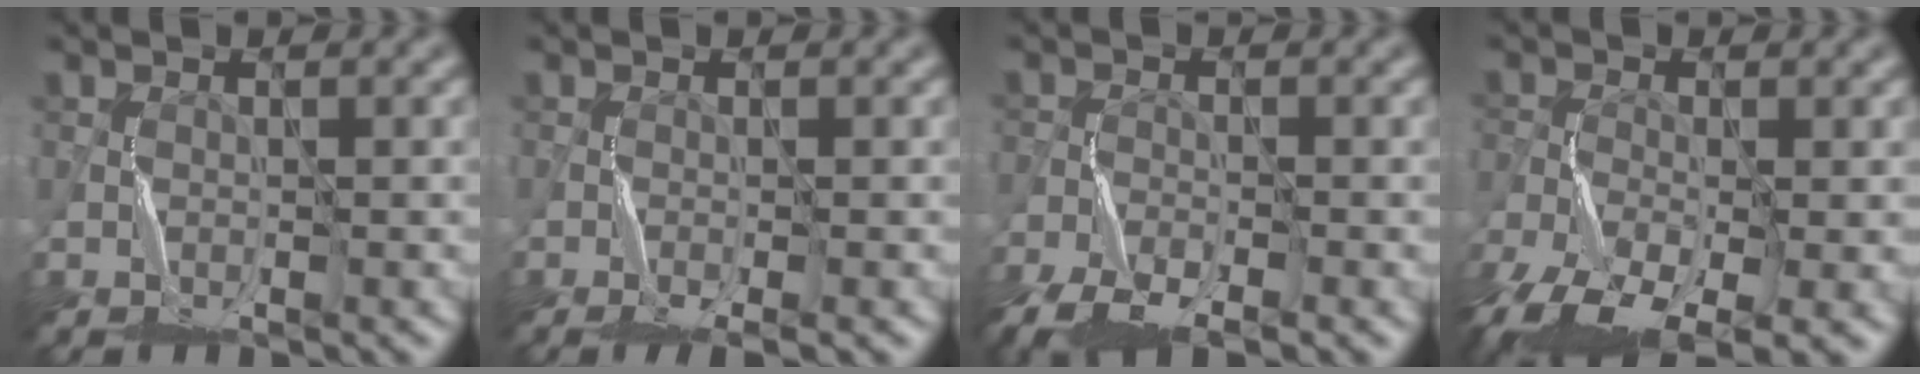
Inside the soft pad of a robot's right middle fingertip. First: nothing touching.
{"total": 2.8, "force": [-1.6, 0.6, 2.2], "torque": [-0.032, 0.001, -0.028]}
{"total": 7.3, "force": [-5.5, 2.3, 4.2], "torque": [-0.082, -0.029, -0.105]}
{"total": 10.0, "force": [-6.1, 4.2, 6.7], "torque": [-0.141, -0.031, -0.115]}